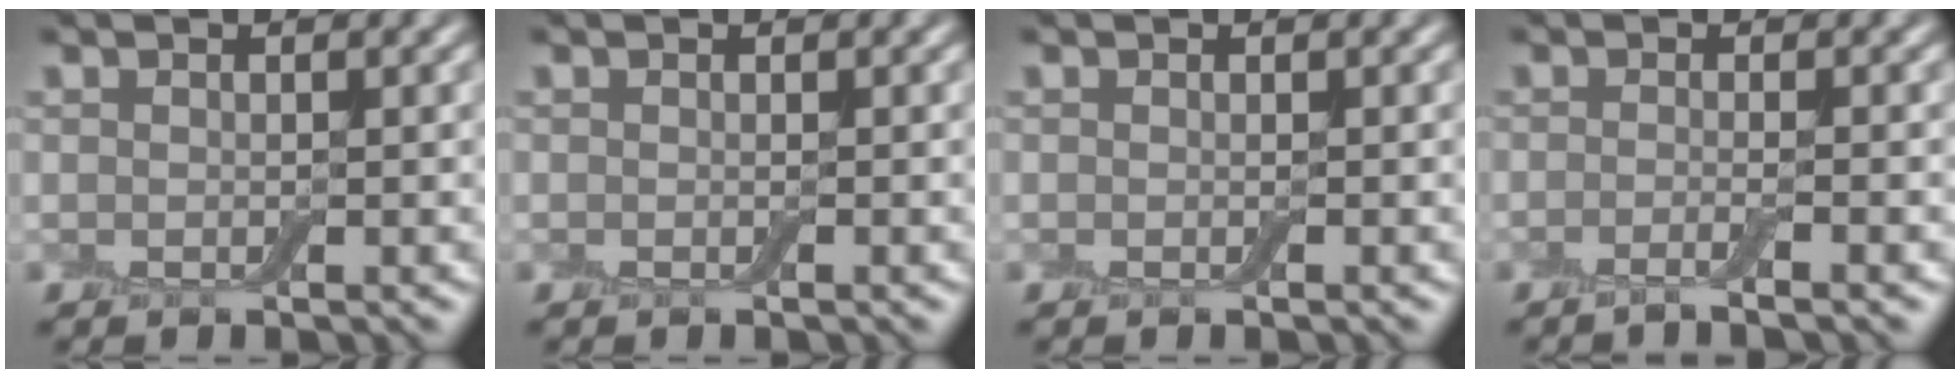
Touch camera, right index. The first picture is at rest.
{"total": 0.0}
{"total": 0.0}
{"total": 2.0, "force": [-0.9, 0.4, 1.7], "torque": [-0.014, -0.004, -0.027]}